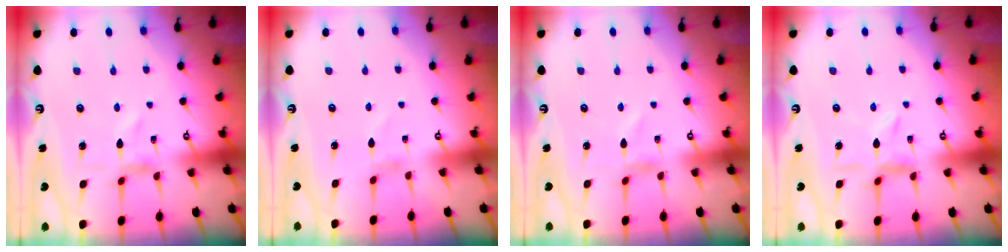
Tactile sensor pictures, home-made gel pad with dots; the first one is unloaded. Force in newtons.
{"total": 1.3, "press": 1.3, "slide": 0.1}
{"total": 0.6, "press": 0.6, "slide": 0.2}
{"total": 5.2, "press": 5.1, "slide": 0.6}